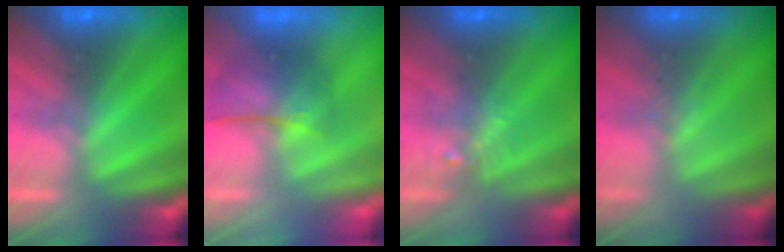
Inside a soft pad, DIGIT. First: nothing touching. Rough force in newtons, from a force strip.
{"total": 2.2}
{"total": 2.3}
{"total": 2.6}